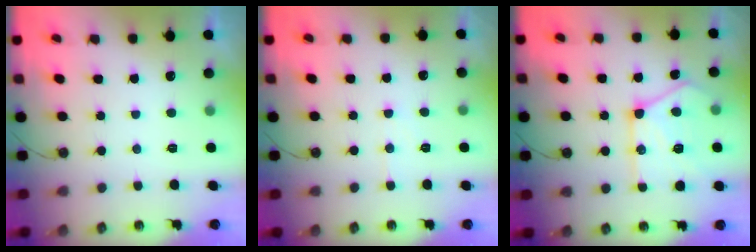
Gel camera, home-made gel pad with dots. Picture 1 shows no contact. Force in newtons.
{"total": 4.8, "press": 4.8, "slide": 0.8}
{"total": 18.1, "press": 18.0, "slide": 1.4}